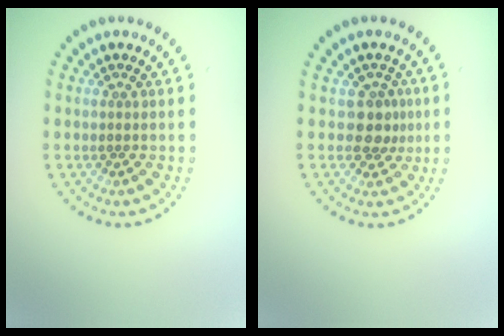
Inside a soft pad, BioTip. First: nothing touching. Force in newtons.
{"total": 2.2, "press": 1.8, "slide": 1.3}